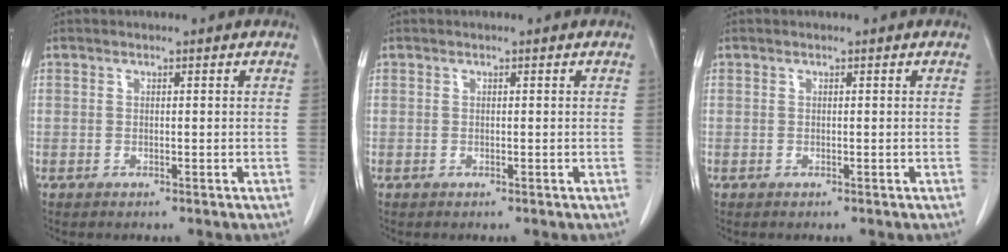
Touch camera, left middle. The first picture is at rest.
{"total": 0.0}
{"total": 0.0}